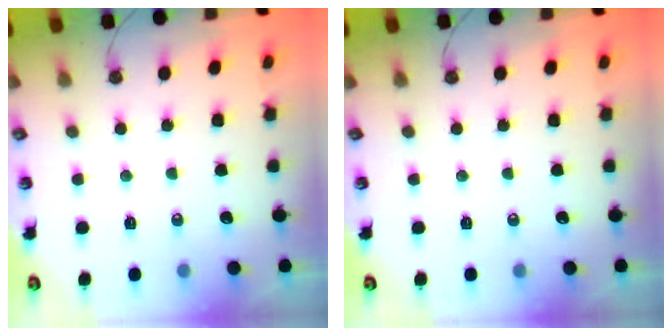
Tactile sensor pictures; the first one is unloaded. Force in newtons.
{"total": 0.0}